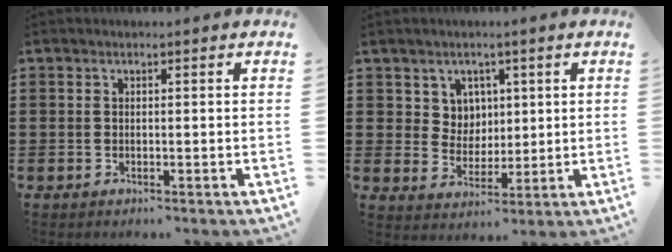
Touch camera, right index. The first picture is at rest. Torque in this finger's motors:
{"motor_torque": [-0.07, 0.39, 0.09, 0.01]}